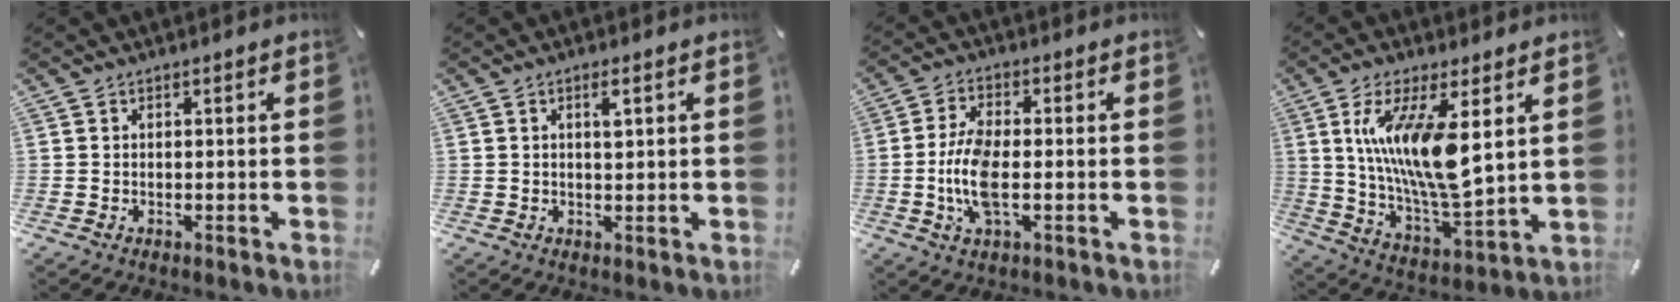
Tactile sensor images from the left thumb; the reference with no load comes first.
{"total": 2.4, "force": [0.9, 0.5, 2.2], "torque": [-0.037, 0.000, 0.011]}
{"total": 9.3, "force": [-1.4, 3.6, 8.5], "torque": [-0.187, -0.012, -0.029]}
{"total": 16.0, "force": [5.4, 5.1, 14.2], "torque": [-0.287, -0.034, 0.085]}